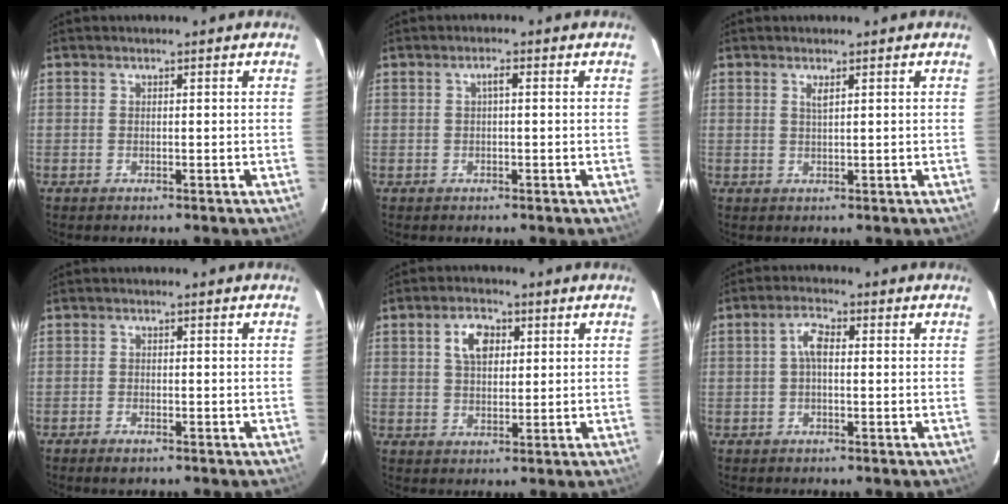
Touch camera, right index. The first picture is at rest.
{"total": 1.2, "force": [0.1, 0.3, 1.2], "torque": [-0.021, 0.007, 0.000]}
{"total": 1.1, "force": [0.6, 0.1, 0.9], "torque": [-0.018, 0.000, 0.011]}
{"total": 1.8, "force": [-1.3, 0.7, 0.9], "torque": [-0.025, -0.002, -0.027]}
{"total": 5.6, "force": [1.9, 3.5, 4.0], "torque": [-0.068, 0.016, 0.037]}
{"total": 3.4, "force": [0.1, 1.6, 3.0], "torque": [-0.061, 0.012, 0.003]}